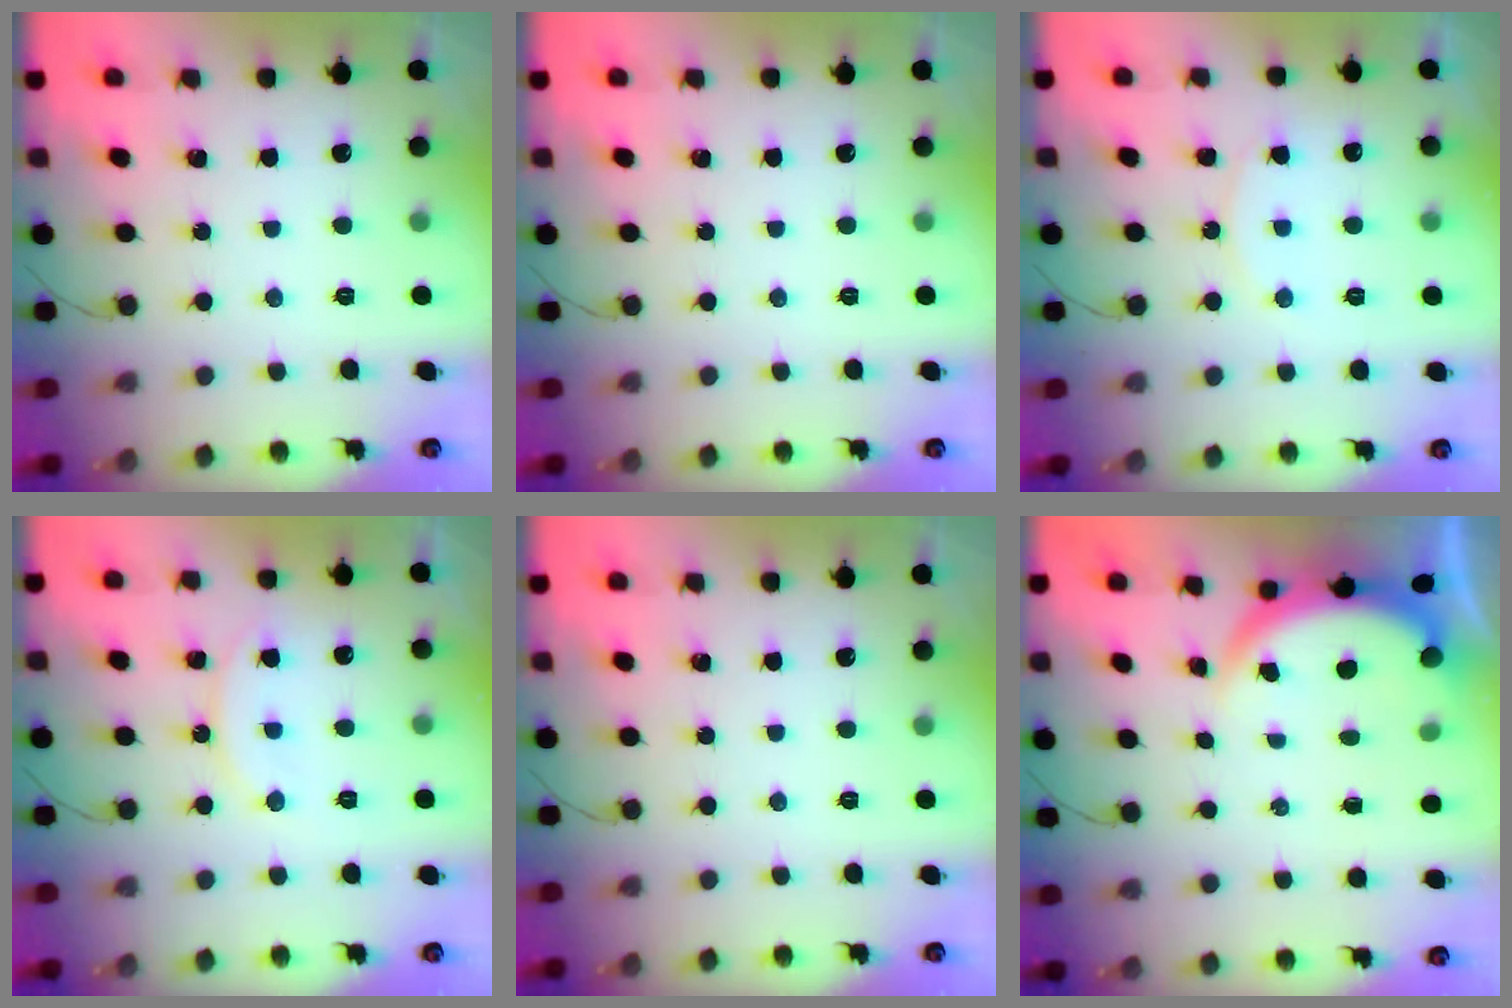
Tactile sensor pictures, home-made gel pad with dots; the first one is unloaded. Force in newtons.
{"total": 0.0}
{"total": 7.5, "press": 7.5, "slide": 0.5}
{"total": 9.2, "press": 9.2, "slide": 0.4}
{"total": 0.0}
{"total": 3.8, "press": 3.8, "slide": 0.1}